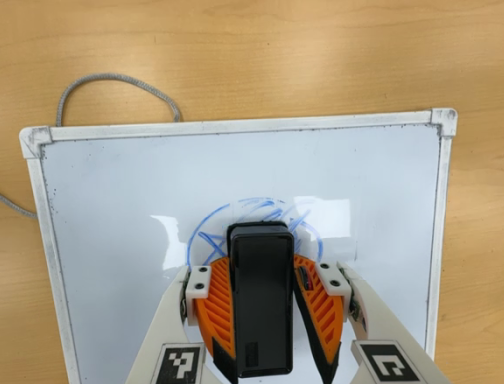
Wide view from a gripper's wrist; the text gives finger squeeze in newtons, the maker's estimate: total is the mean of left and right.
{"total": 13.6, "left": 14.1, "right": 13.0}